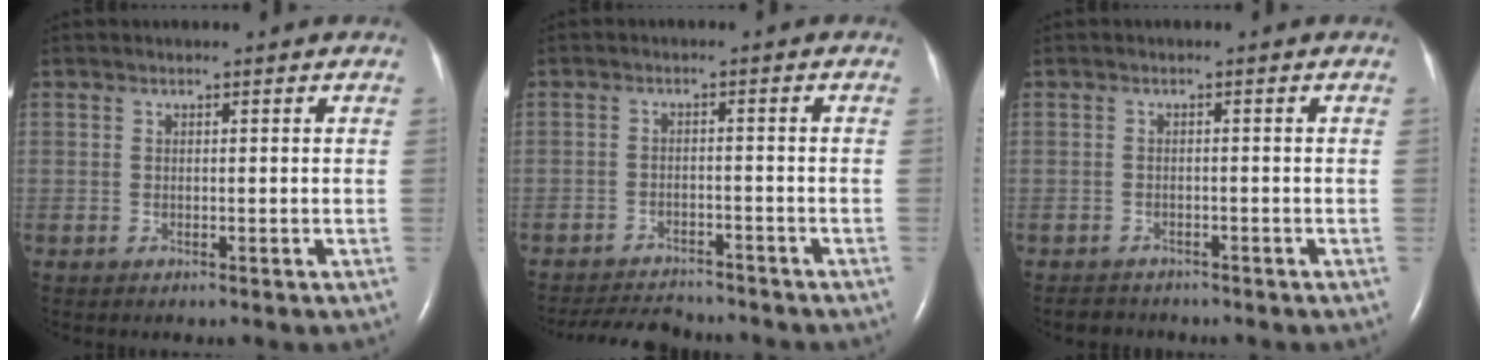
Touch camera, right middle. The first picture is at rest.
{"total": 8.8, "force": [-8.4, 1.6, 2.2], "torque": [-0.037, -0.007, -0.125]}
{"total": 2.4, "force": [-2.2, 1.0, 0.0], "torque": [-0.006, -0.002, -0.033]}